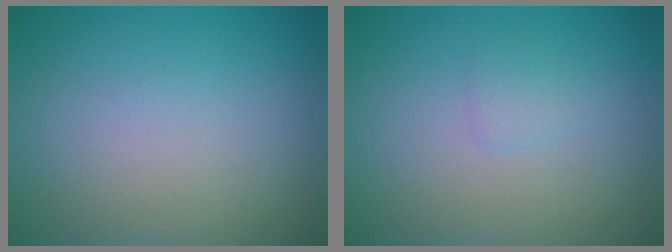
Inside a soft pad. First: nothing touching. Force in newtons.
{"total": 0.8, "press": 0.8, "slide": 0.0}